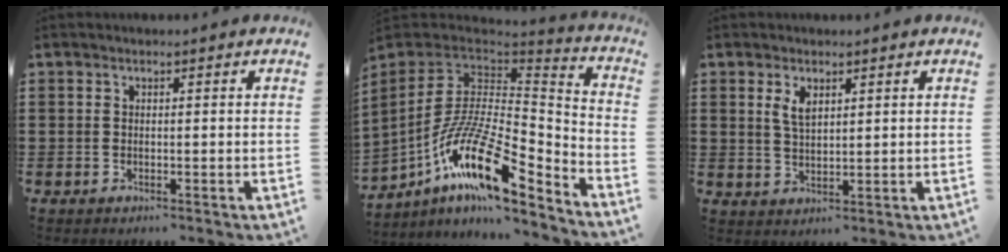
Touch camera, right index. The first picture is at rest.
{"total": 16.9, "force": [-9.0, 5.4, 13.3], "torque": [-0.279, 0.000, -0.173]}
{"total": 2.9, "force": [1.5, 1.3, 2.0], "torque": [-0.045, 0.002, 0.027]}